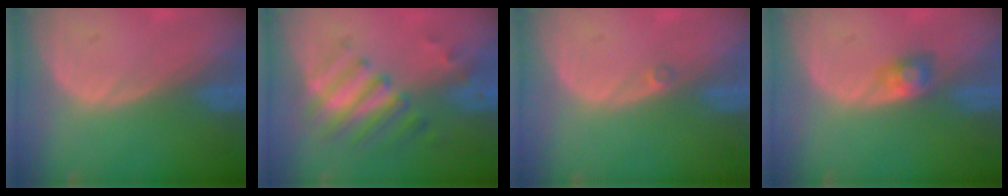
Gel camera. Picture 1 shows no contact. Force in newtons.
{"total": 7.8, "press": 7.0, "slide": 3.4}
{"total": 0.8, "press": 0.6, "slide": 0.4}
{"total": 2.3, "press": 2.3, "slide": 0.2}